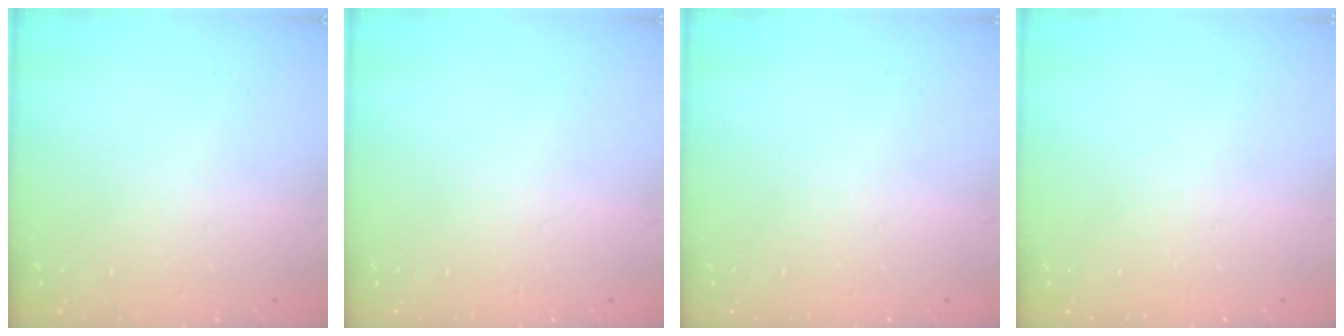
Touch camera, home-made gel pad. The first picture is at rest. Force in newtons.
{"total": 0.0}
{"total": 0.0}
{"total": 0.0}